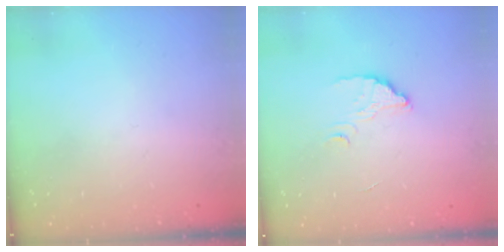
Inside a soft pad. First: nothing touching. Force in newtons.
{"total": 2.9, "press": 2.9, "slide": 0.3}